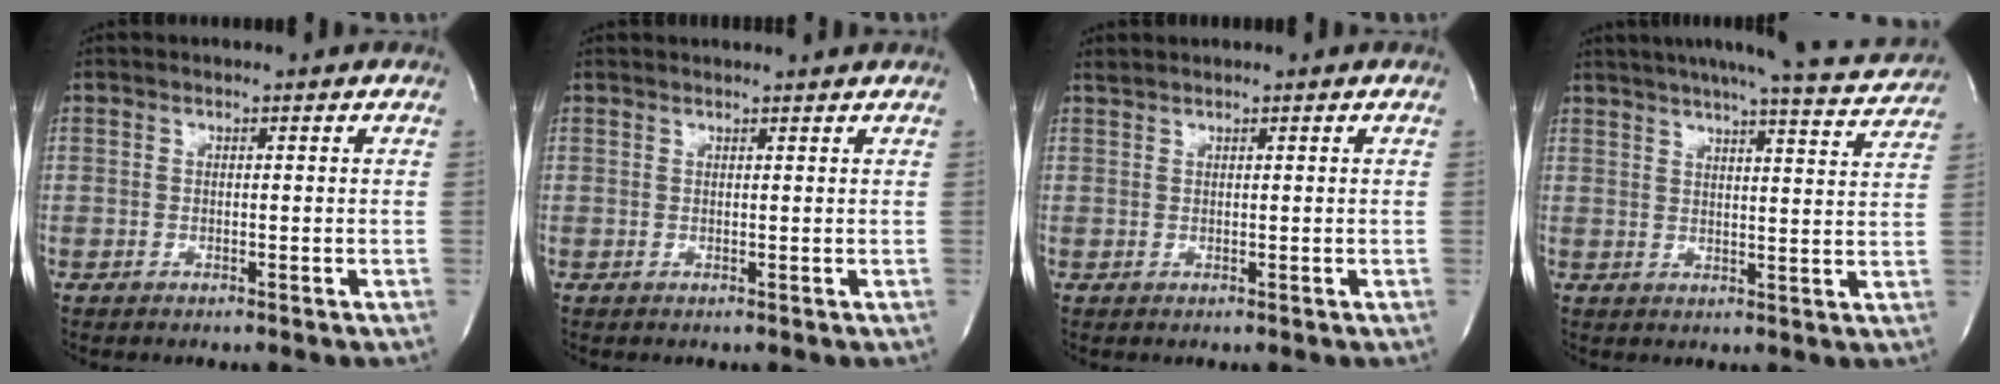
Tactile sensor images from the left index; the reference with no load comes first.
{"total": 3.8, "force": [3.6, -0.2, 0.9], "torque": [-0.009, 0.016, 0.037]}
{"total": 0.7, "force": [0.7, 0.0, 0.0], "torque": [-0.005, 0.010, 0.019]}
{"total": 18.0, "force": [16.6, 1.2, 6.8], "torque": [-0.102, -0.020, 0.199]}